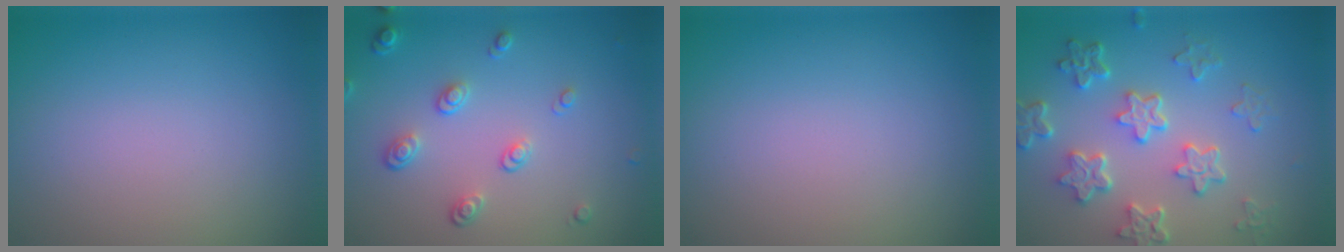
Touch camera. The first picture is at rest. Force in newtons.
{"total": 2.6, "press": 1.7, "slide": 2.0}
{"total": 0.0}
{"total": 5.6, "press": 4.3, "slide": 3.6}